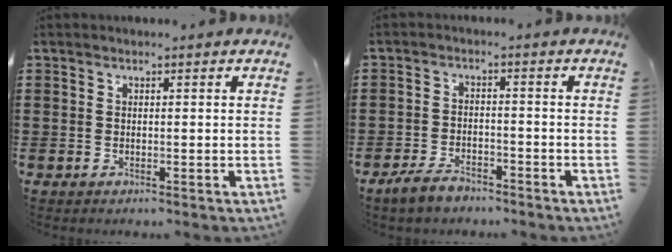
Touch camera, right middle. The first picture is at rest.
{"total": 3.4, "force": [-2.8, 1.3, 1.4], "torque": [-0.032, 0.008, -0.058]}